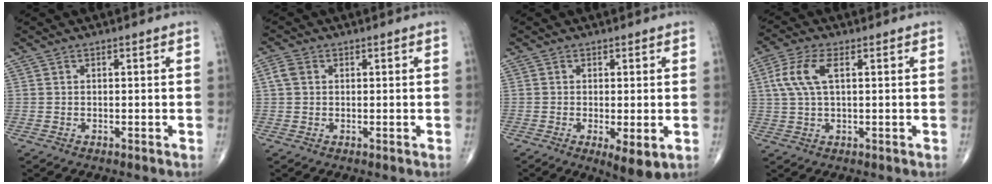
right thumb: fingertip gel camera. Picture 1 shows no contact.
{"total": 2.6, "force": [0.5, 2.0, 1.5], "torque": [-0.033, 0.008, 0.009]}
{"total": 5.3, "force": [-1.3, 1.6, 4.8], "torque": [-0.077, -0.018, -0.019]}
{"total": 6.9, "force": [1.8, 2.8, 6.0], "torque": [-0.148, 0.014, 0.037]}